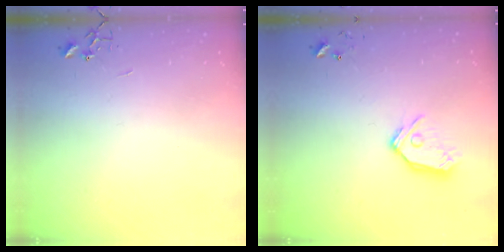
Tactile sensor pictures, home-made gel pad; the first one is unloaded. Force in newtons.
{"total": 11.6, "press": 11.6, "slide": 1.4}